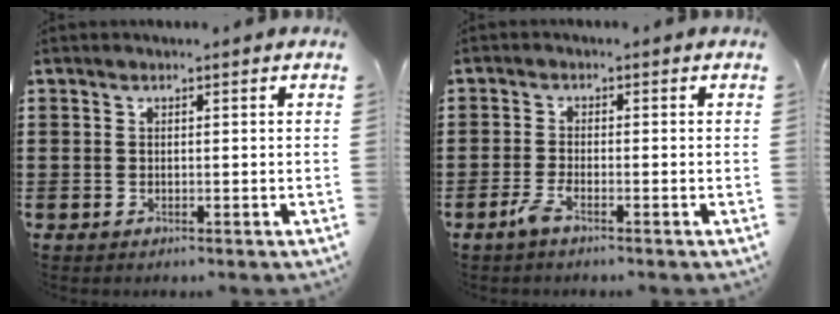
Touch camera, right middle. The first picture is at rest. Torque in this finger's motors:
{"motor_torque": [0.62, -0.02, 0.03, 0.03]}